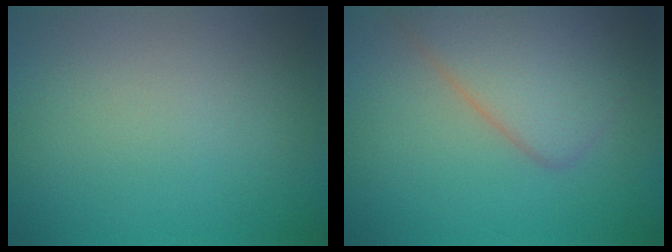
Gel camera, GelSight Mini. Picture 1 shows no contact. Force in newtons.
{"total": 5.0, "press": 5.0, "slide": 0.4}